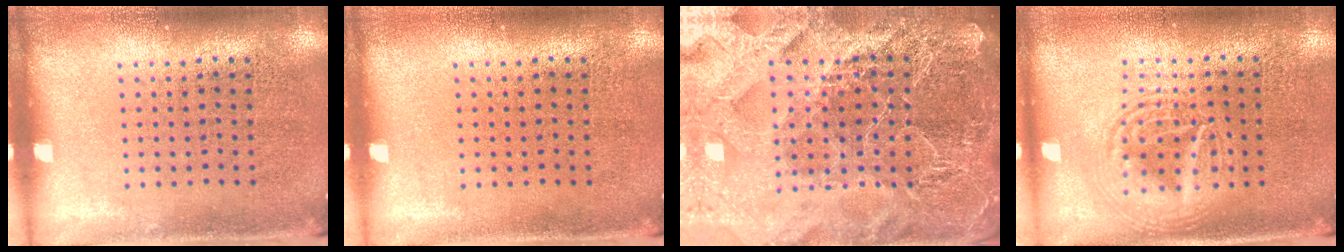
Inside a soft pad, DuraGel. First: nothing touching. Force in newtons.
{"total": 0.0}
{"total": 6.2, "press": 5.4, "slide": 3.1}
{"total": 2.8, "press": 2.8, "slide": 0.3}